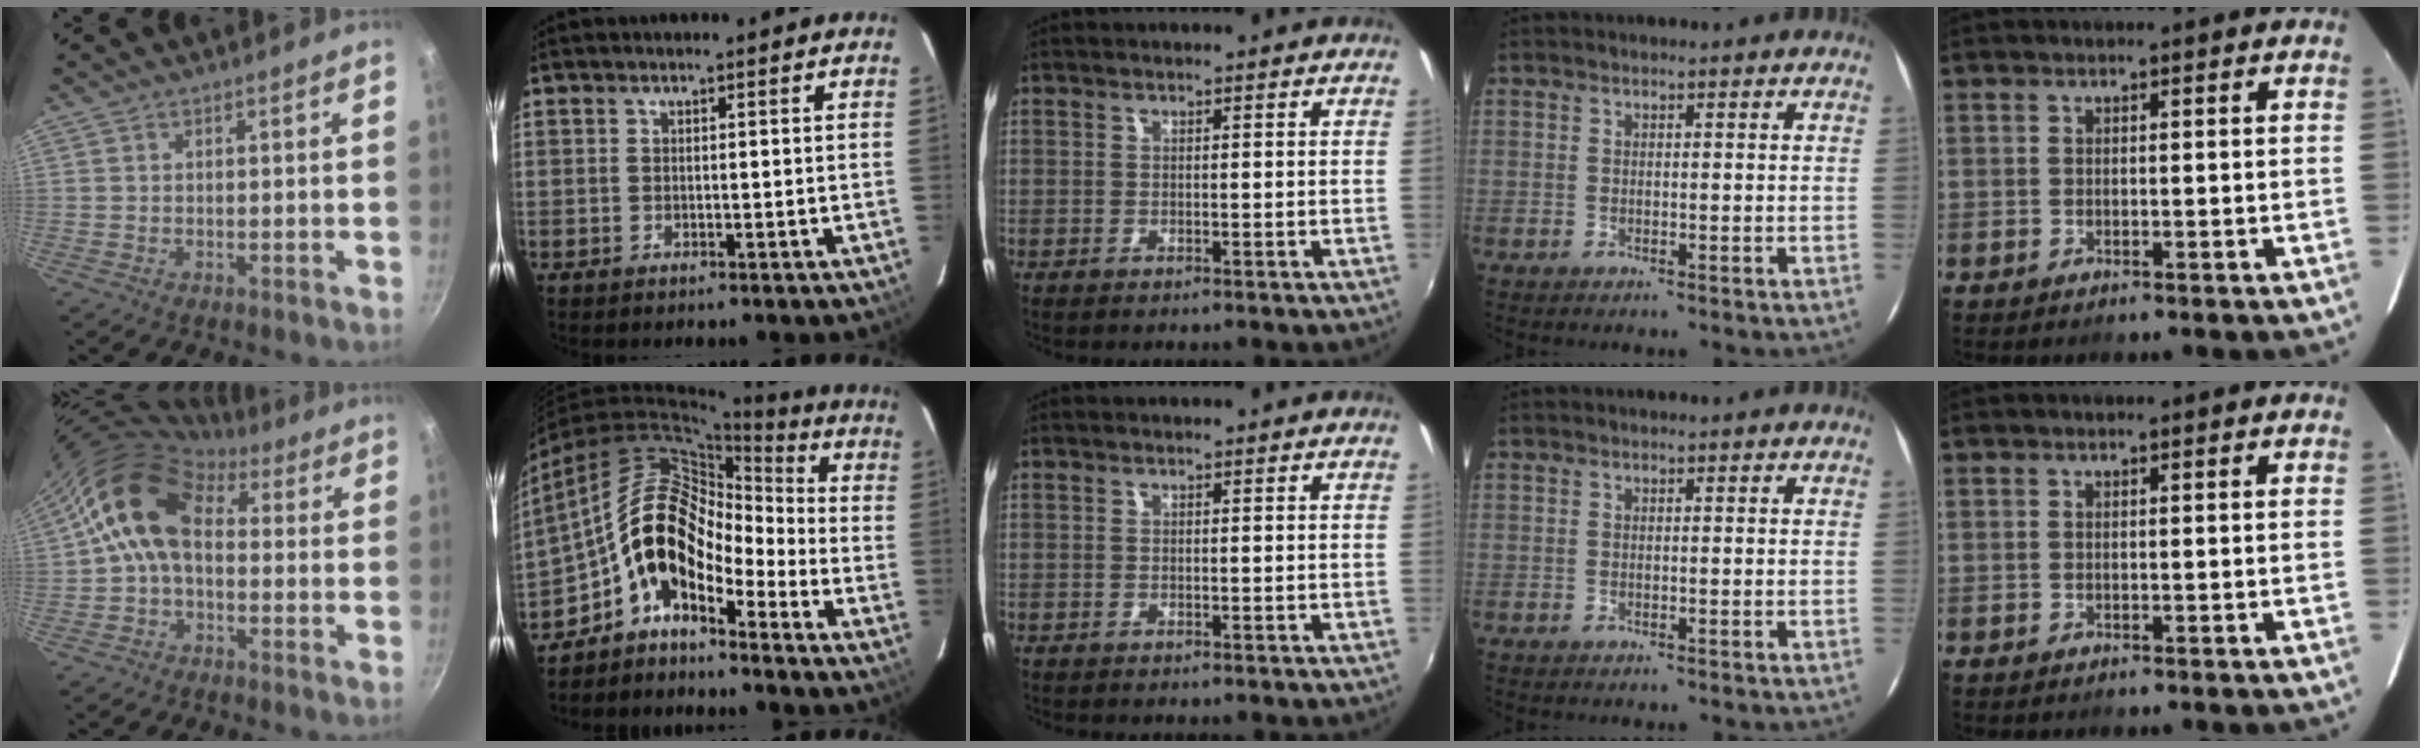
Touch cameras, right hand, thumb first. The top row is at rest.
{"thumb": {"total": 12.2, "force": [1.7, 8.6, 8.5], "torque": [-0.132, 0.023, 0.007]}, "index": {"total": 11.7, "force": [-6.7, 6.0, 7.5], "torque": [-0.119, 0.029, -0.140]}}